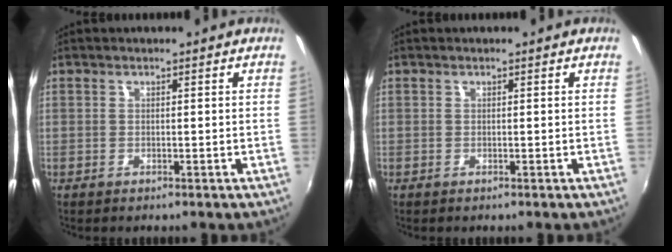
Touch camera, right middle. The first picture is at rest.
{"total": 0.0}